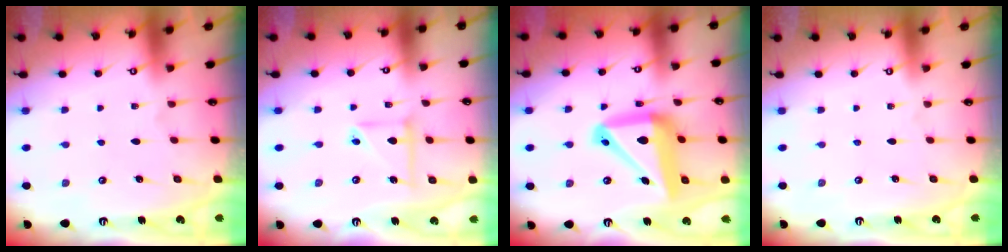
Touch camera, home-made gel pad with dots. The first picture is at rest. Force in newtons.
{"total": 6.4, "press": 6.4, "slide": 0.4}
{"total": 17.5, "press": 17.3, "slide": 2.3}
{"total": 0.0}